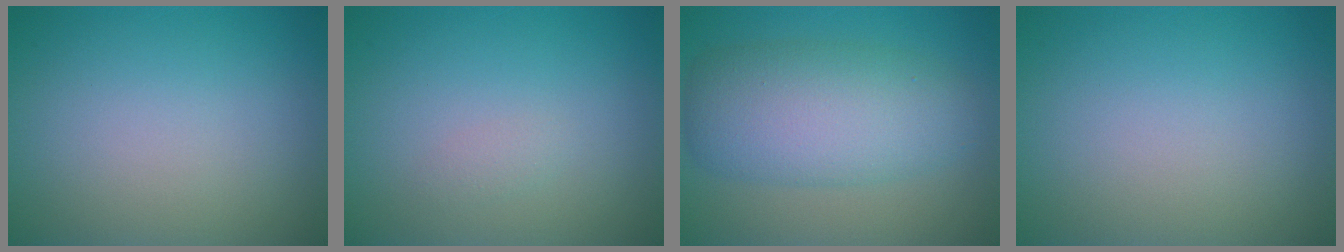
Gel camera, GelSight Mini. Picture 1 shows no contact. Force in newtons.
{"total": 0.6, "press": 0.6, "slide": 0.0}
{"total": 7.3, "press": 7.3, "slide": 0.2}
{"total": 0.0}